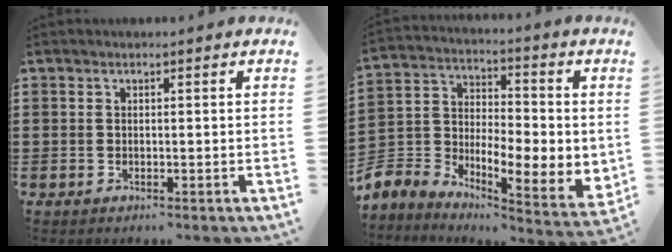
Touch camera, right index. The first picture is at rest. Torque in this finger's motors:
{"motor_torque": [1.39, -0.75, 0.47, 0.17]}